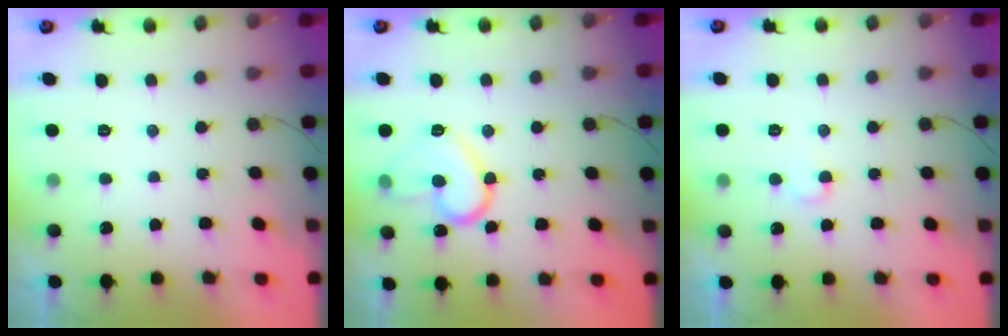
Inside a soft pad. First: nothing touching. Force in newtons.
{"total": 13.7, "press": 13.6, "slide": 1.4}
{"total": 3.3, "press": 3.3, "slide": 0.4}